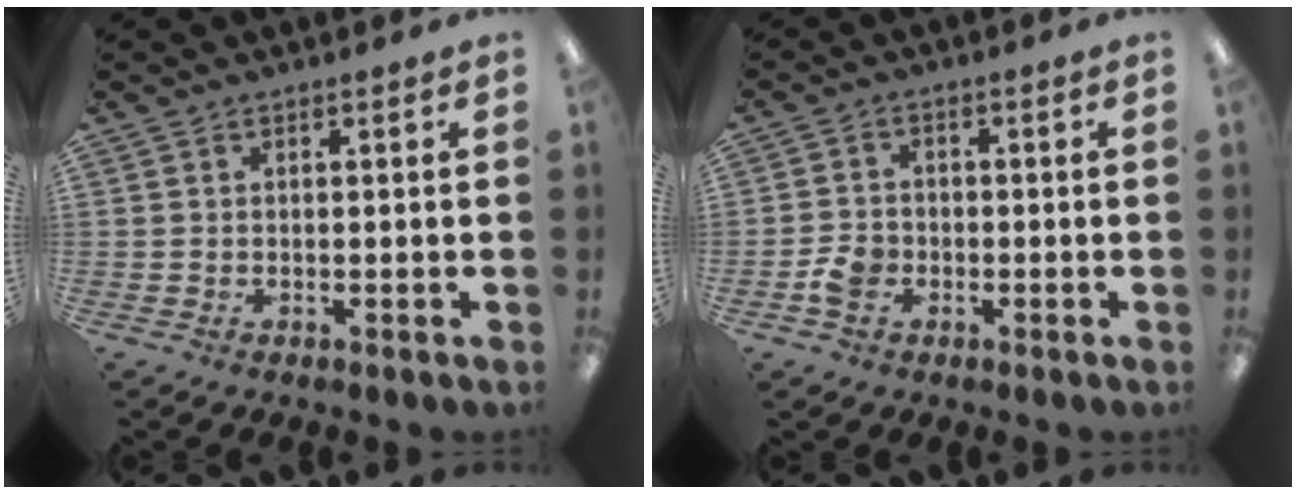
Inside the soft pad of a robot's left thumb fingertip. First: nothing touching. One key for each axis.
{"total": 4.6, "fx": -1.8, "fy": 3.5, "fz": 2.3, "tx": -0.042, "ty": 0.009, "tz": -0.031}